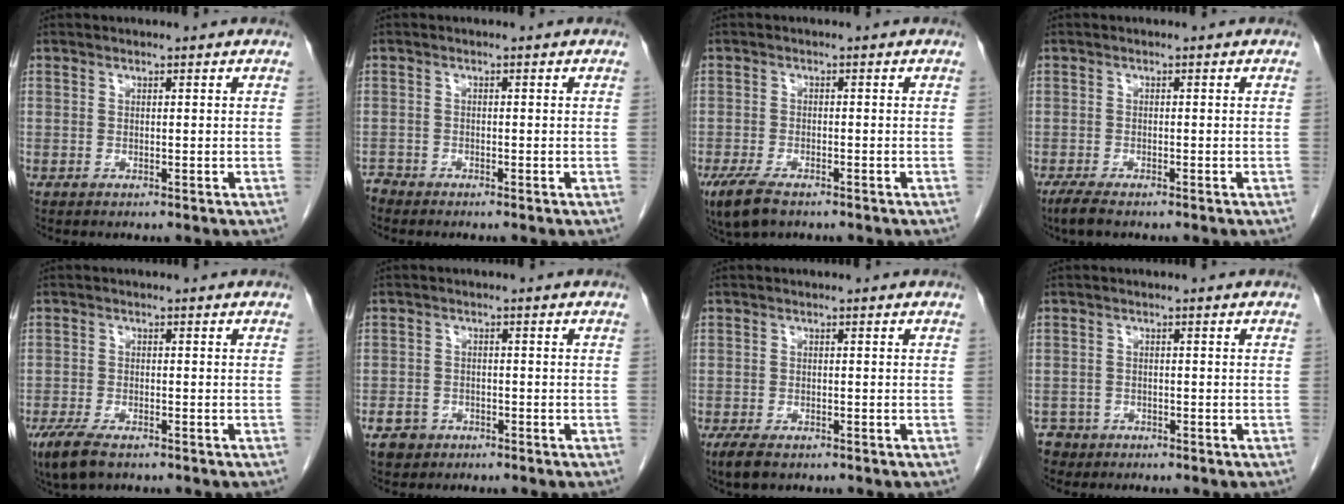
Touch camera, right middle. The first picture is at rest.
{"total": 1.2, "force": [-1.2, 0.1, -0.3], "torque": [0.004, -0.003, -0.024]}
{"total": 5.6, "force": [-3.9, 1.9, 3.5], "torque": [-0.074, -0.012, -0.066]}
{"total": 2.7, "force": [-2.1, 0.5, 1.7], "torque": [-0.042, -0.009, -0.038]}
{"total": 5.7, "force": [-4.0, 1.9, 3.6], "torque": [-0.075, -0.012, -0.068]}
{"total": 3.3, "force": [-2.1, 2.4, 0.6], "torque": [-0.014, 0.007, -0.033]}
{"total": 3.4, "force": [-2.4, 1.4, 2.0], "torque": [-0.044, -0.008, -0.037]}
{"total": 2.6, "force": [-1.8, 1.8, -0.4], "torque": [0.004, 0.006, -0.034]}